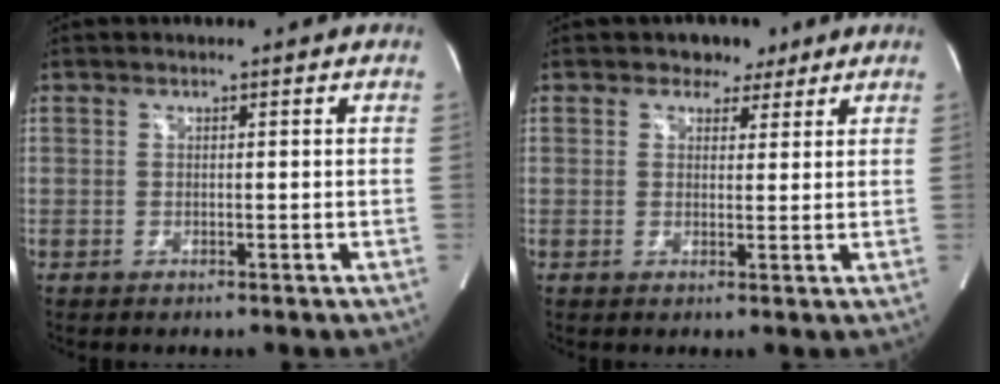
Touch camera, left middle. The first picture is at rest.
{"total": 3.5, "force": [2.3, 2.4, 0.9], "torque": [-0.008, 0.007, 0.031]}